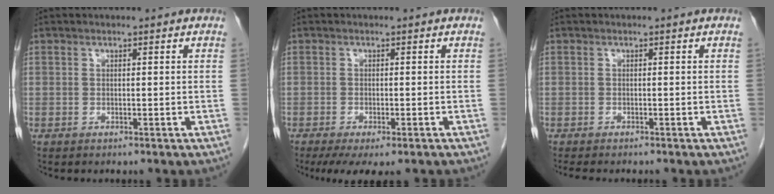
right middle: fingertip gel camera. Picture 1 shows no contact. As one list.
[{"total": 7.2, "force": [-5.4, 1.9, 4.4], "torque": [-0.059, -0.014, -0.079]}, {"total": 3.8, "force": [-3.3, 0.8, 1.8], "torque": [-0.024, -0.009, -0.046]}]